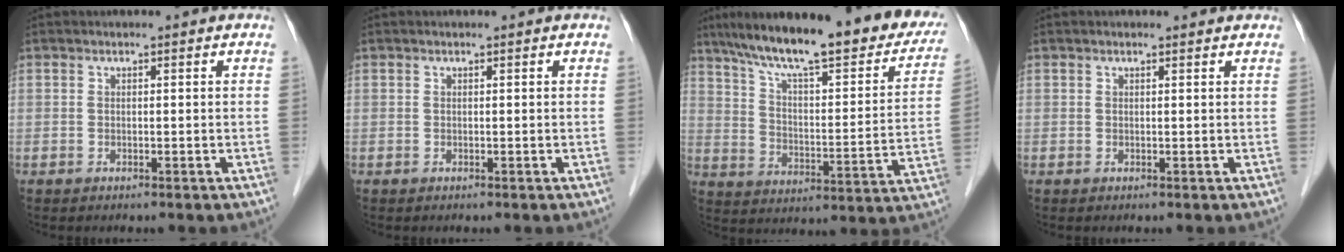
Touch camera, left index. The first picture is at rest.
{"total": 0.0}
{"total": 28.0, "force": [22.0, 5.7, 16.4], "torque": [-0.249, -0.004, 0.300]}
{"total": 1.3, "force": [1.2, 0.2, 0.4], "torque": [-0.014, 0.010, 0.015]}